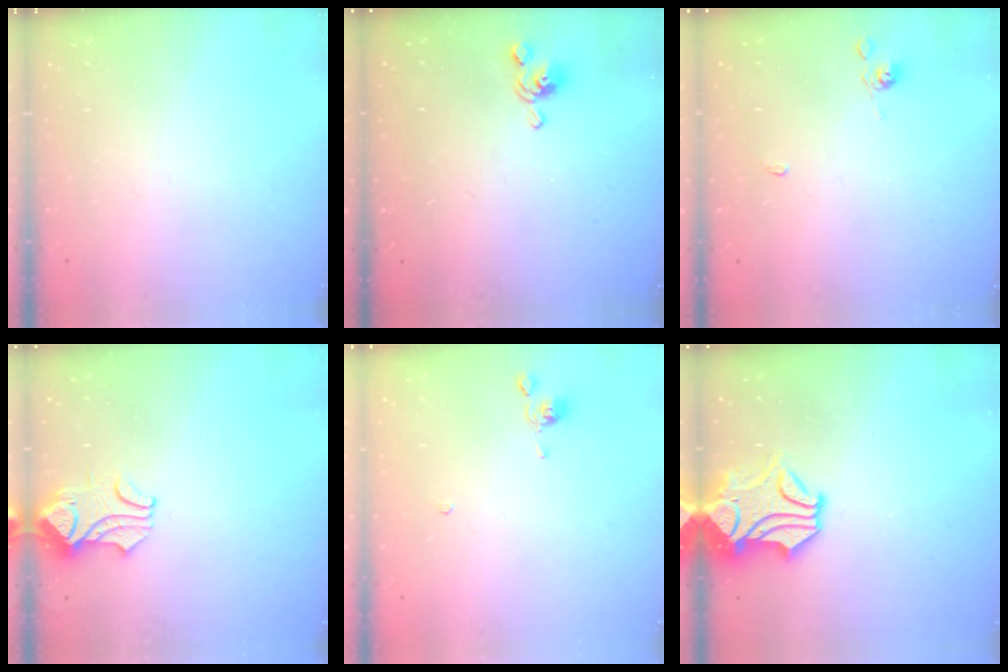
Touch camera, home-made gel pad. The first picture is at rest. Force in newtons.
{"total": 4.1, "press": 4.0, "slide": 0.6}
{"total": 2.6, "press": 2.6, "slide": 0.6}
{"total": 1.6, "press": 1.5, "slide": 0.5}
{"total": 0.7, "press": 0.6, "slide": 0.3}
{"total": 2.4, "press": 2.1, "slide": 1.3}